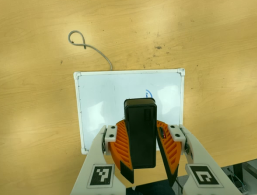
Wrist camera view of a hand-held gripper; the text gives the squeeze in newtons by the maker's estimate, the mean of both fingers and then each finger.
{"total": 10.1, "left": 9.9, "right": 10.3}